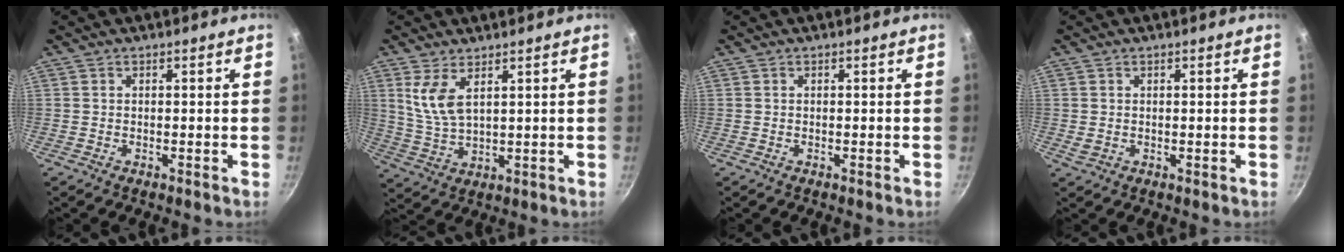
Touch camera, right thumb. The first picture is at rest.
{"total": 6.8, "force": [3.1, 3.0, 5.2], "torque": [-0.101, -0.030, 0.069]}
{"total": 0.0}
{"total": 1.2, "force": [0.4, 0.9, 0.7], "torque": [-0.010, 0.000, 0.010]}